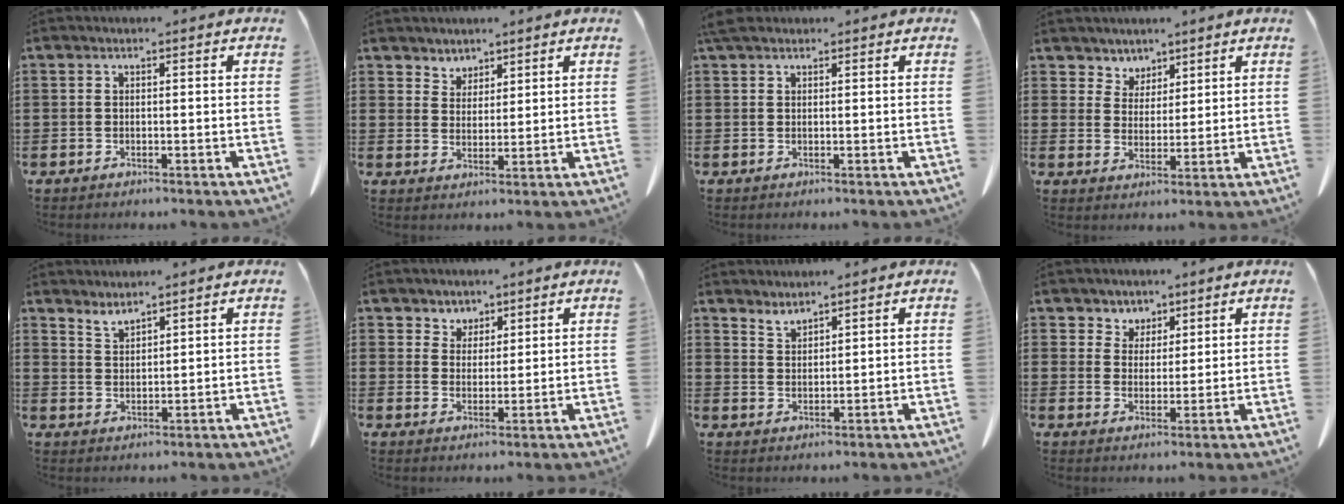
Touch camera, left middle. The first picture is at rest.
{"total": 3.4, "force": [2.9, 1.7, -0.2], "torque": [-0.010, -0.003, 0.056]}
{"total": 2.4, "force": [1.8, 1.1, 1.2], "torque": [-0.032, 0.006, 0.035]}
{"total": 4.2, "force": [3.4, 2.4, -0.4], "torque": [-0.015, -0.007, 0.065]}
{"total": 2.6, "force": [2.6, 0.0, 0.2], "torque": [-0.011, -0.010, 0.050]}
{"total": 3.7, "force": [2.9, 2.3, -0.3], "torque": [-0.013, -0.001, 0.056]}
{"total": 2.5, "force": [2.5, 0.1, 0.0], "torque": [-0.005, -0.008, 0.049]}
{"total": 4.1, "force": [3.2, 2.6, -0.2], "torque": [-0.016, -0.001, 0.060]}